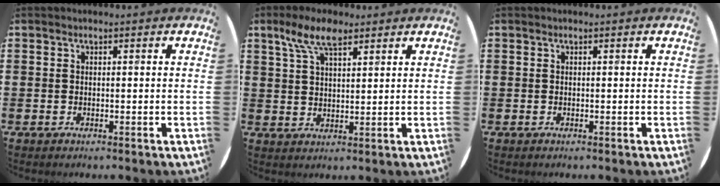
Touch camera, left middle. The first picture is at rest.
{"total": 6.4, "force": [4.2, 2.5, 4.1], "torque": [-0.081, 0.002, 0.073]}
{"total": 0.0}